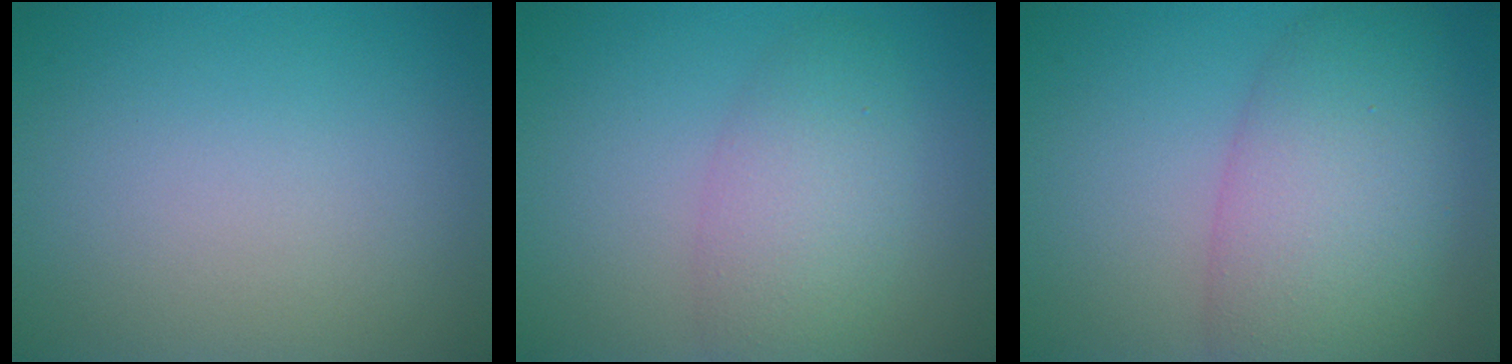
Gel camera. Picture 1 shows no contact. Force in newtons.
{"total": 4.3, "press": 4.3, "slide": 0.2}
{"total": 8.0, "press": 7.9, "slide": 0.5}